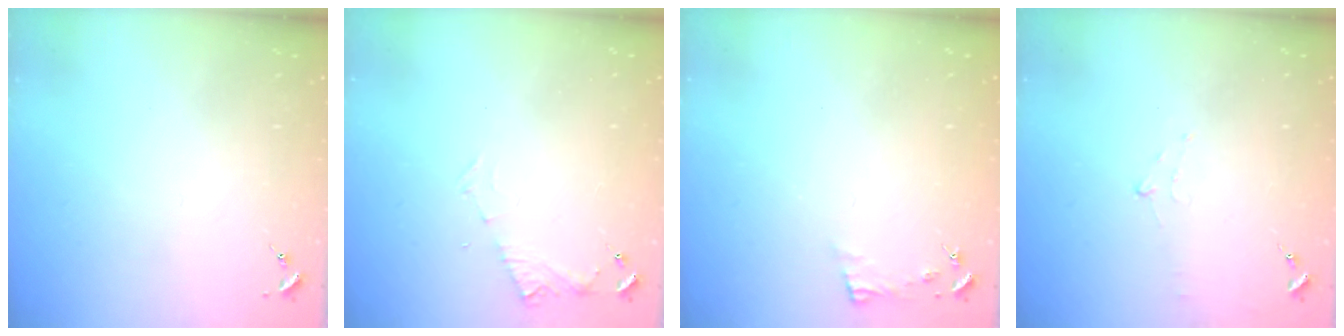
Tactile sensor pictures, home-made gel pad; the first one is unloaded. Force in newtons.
{"total": 5.8, "press": 5.8, "slide": 0.5}
{"total": 4.7, "press": 4.6, "slide": 0.6}
{"total": 4.9, "press": 4.8, "slide": 0.6}